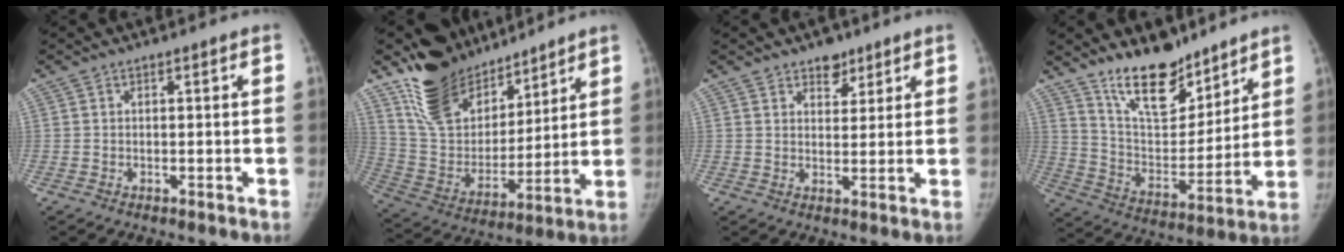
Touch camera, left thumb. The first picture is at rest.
{"total": 20.0, "force": [15.2, 10.6, 7.4], "torque": [-0.084, -0.088, 0.283]}
{"total": 4.4, "force": [3.1, 2.7, 1.7], "torque": [0.002, -0.019, 0.048]}
{"total": 16.6, "force": [12.6, 7.1, 8.2], "torque": [-0.088, -0.088, 0.227]}